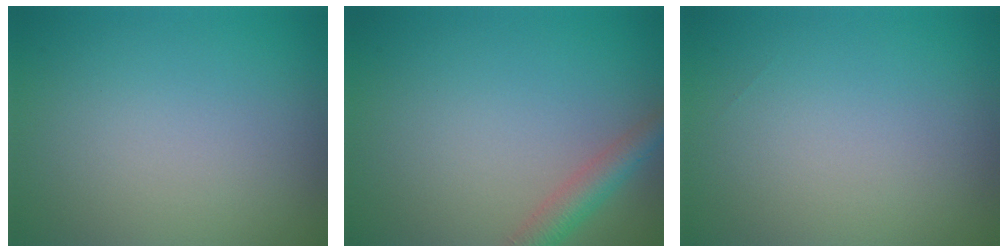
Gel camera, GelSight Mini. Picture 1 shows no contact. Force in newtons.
{"total": 2.8, "press": 2.8, "slide": 0.2}
{"total": 0.0}